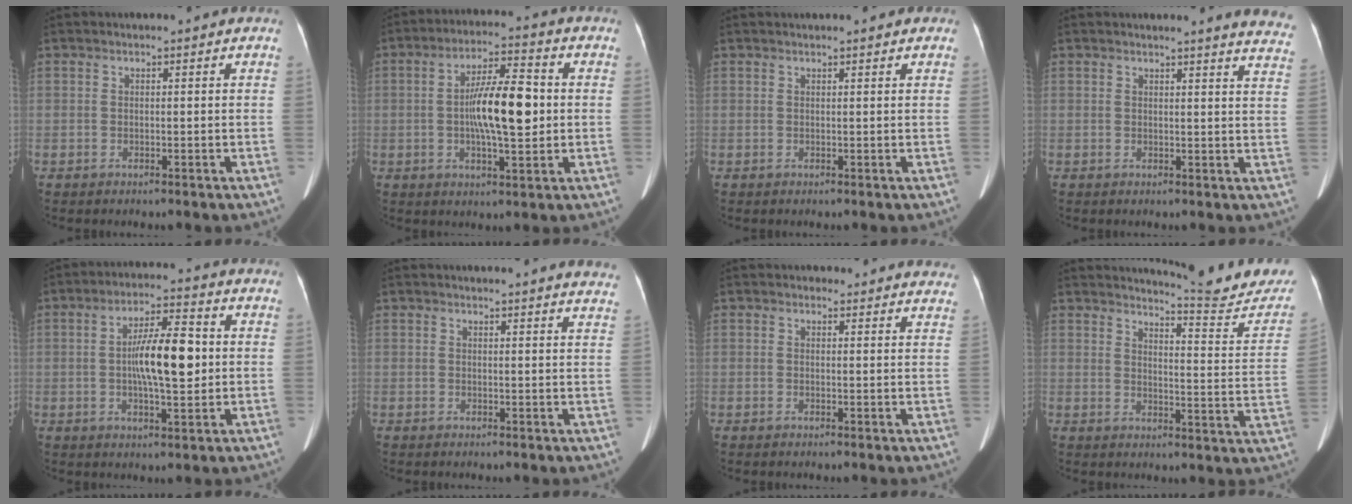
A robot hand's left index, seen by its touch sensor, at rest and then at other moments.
{"total": 10.9, "force": [0.0, 2.6, 10.6], "torque": [-0.190, 0.012, -0.002]}
{"total": 3.2, "force": [2.6, 0.7, 1.6], "torque": [-0.017, 0.026, 0.032]}
{"total": 9.6, "force": [9.3, 0.1, 2.6], "torque": [-0.011, -0.061, 0.069]}
{"total": 9.8, "force": [0.3, 2.4, 9.5], "torque": [-0.170, 0.013, 0.003]}
{"total": 10.3, "force": [10.1, 0.5, 2.2], "torque": [-0.008, -0.030, 0.087]}
{"total": 7.5, "force": [7.1, 2.3, 0.4], "torque": [0.029, 0.000, 0.051]}
{"total": 14.7, "force": [14.4, 0.3, 3.0], "torque": [-0.031, -0.088, 0.161]}